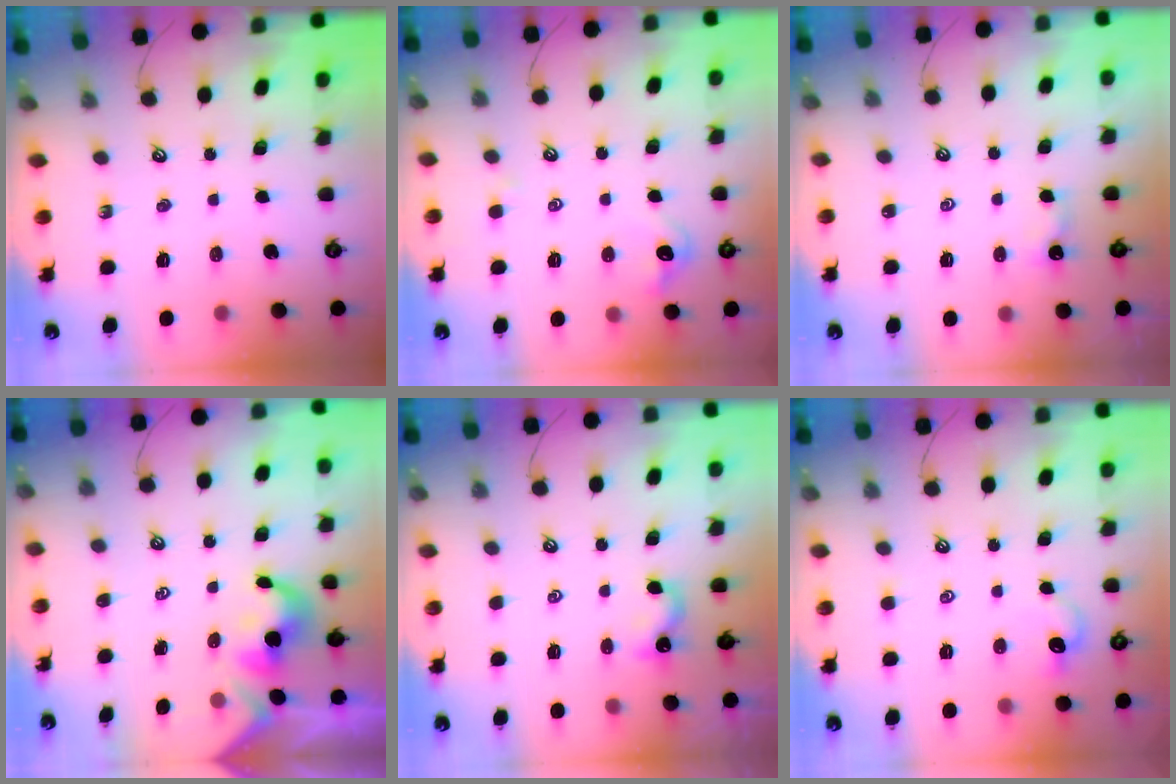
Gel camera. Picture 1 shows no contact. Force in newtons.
{"total": 0.8, "press": 0.5, "slide": 0.7}
{"total": 0.7, "press": 0.7, "slide": 0.2}
{"total": 2.1, "press": 2.1, "slide": 0.4}
{"total": 0.8, "press": 0.7, "slide": 0.3}
{"total": 1.2, "press": 1.0, "slide": 0.7}